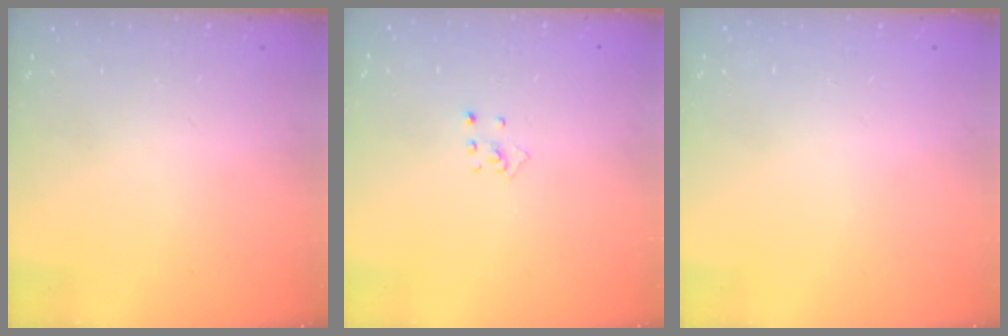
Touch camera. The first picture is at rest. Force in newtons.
{"total": 2.9, "press": 2.9, "slide": 0.3}
{"total": 0.0}